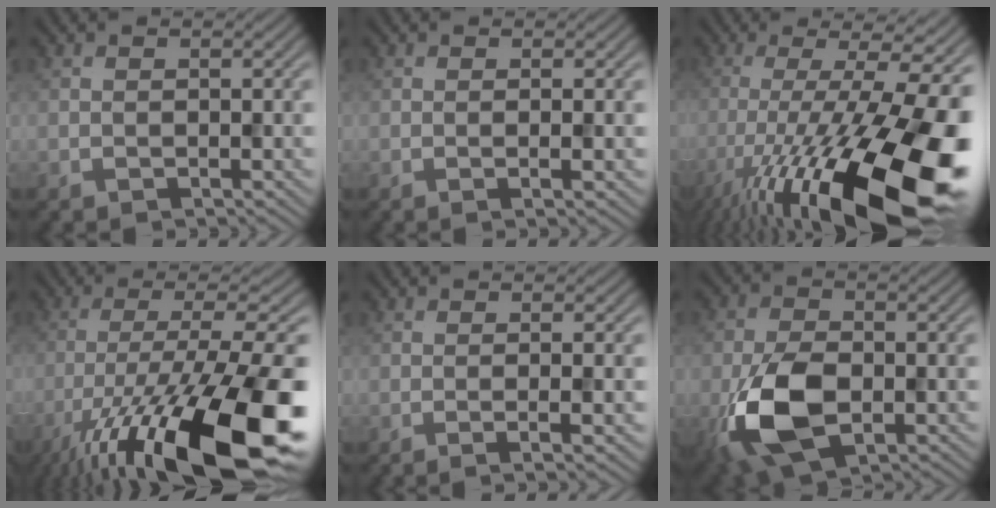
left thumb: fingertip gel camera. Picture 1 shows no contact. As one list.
[{"total": 1.1, "force": [0.1, 0.1, 1.1], "torque": [-0.022, 0.000, -0.004]}, {"total": 21.6, "force": [-9.1, 5.5, 18.8], "torque": [-0.298, -0.018, -0.153]}, {"total": 19.8, "force": [-10.7, 5.0, 16.0], "torque": [-0.269, -0.015, -0.185]}, {"total": 2.0, "force": [0.0, 0.3, 2.0], "torque": [-0.031, 0.002, -0.008]}, {"total": 11.6, "force": [-3.5, 6.8, 8.7], "torque": [-0.209, -0.029, -0.067]}]